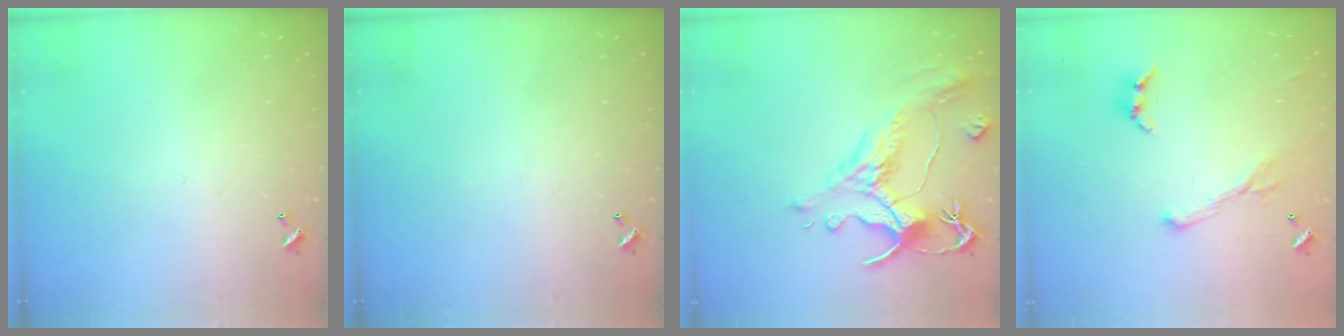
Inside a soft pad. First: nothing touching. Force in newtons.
{"total": 0.0}
{"total": 1.8, "press": 0.9, "slide": 1.5}
{"total": 1.1, "press": 0.6, "slide": 0.9}